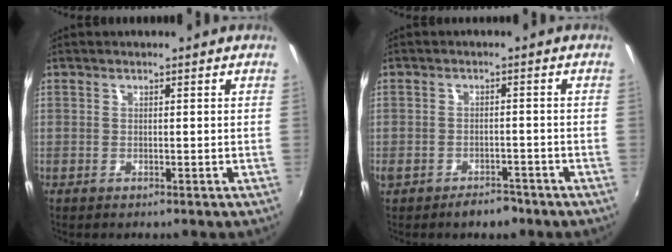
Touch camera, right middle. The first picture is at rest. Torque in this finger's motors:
{"motor_torque": [0.04, -0.02, 0.02, 0.01]}